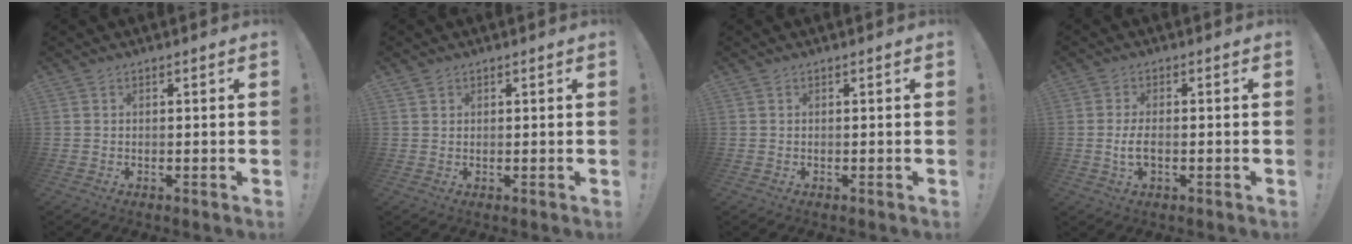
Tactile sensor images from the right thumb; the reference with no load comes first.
{"total": 1.0, "force": [0.8, 0.6, 0.1], "torque": [0.004, -0.003, 0.015]}
{"total": 0.0}
{"total": 4.2, "force": [-0.9, 1.8, 3.7], "torque": [-0.067, -0.001, -0.018]}